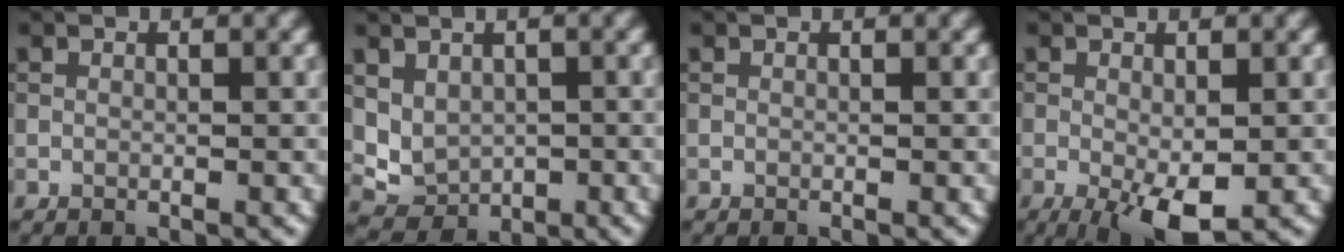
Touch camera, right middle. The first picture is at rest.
{"total": 3.4, "force": [0.3, 2.8, 1.8], "torque": [-0.034, -0.012, 0.016]}
{"total": 0.0}
{"total": 4.5, "force": [-1.4, 1.8, 3.9], "torque": [-0.071, -0.013, -0.022]}